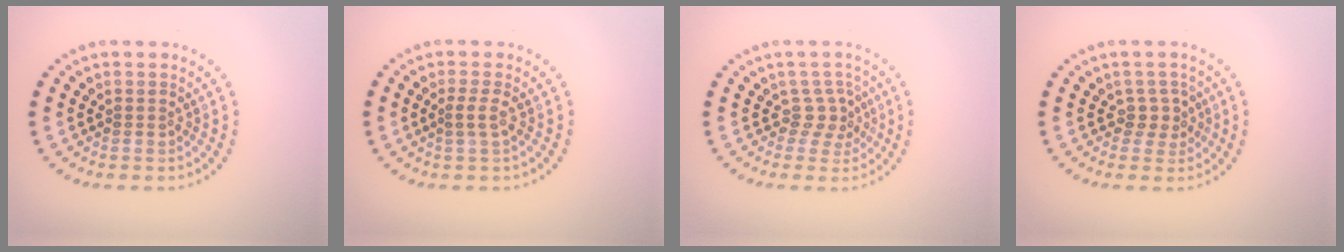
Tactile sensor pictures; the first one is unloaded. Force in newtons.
{"total": 1.2, "press": 0.9, "slide": 0.7}
{"total": 2.1, "press": 1.4, "slide": 1.5}
{"total": 1.8, "press": 1.4, "slide": 1.1}